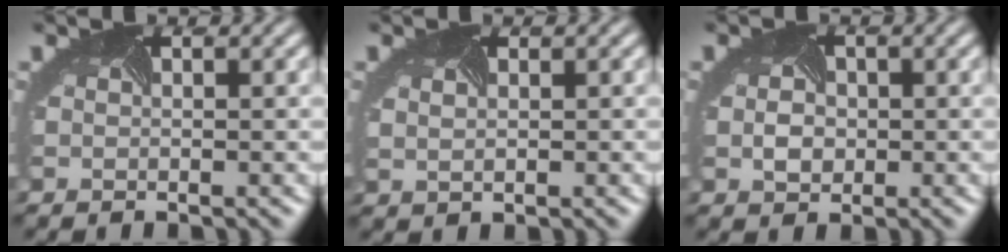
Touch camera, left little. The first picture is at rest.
{"total": 1.9, "force": [0.9, 1.4, 0.9], "torque": [-0.012, 0.019, -0.001]}
{"total": 1.6, "force": [-0.2, 1.5, 0.5], "torque": [-0.025, -0.001, -0.009]}